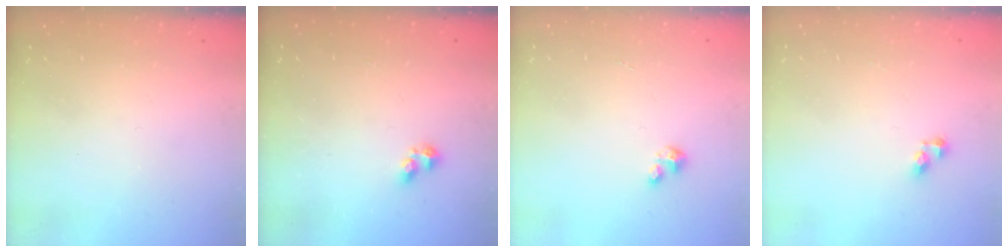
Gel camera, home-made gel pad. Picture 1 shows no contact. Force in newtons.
{"total": 2.8, "press": 2.7, "slide": 0.5}
{"total": 2.0, "press": 2.0, "slide": 0.2}
{"total": 4.8, "press": 4.7, "slide": 0.3}